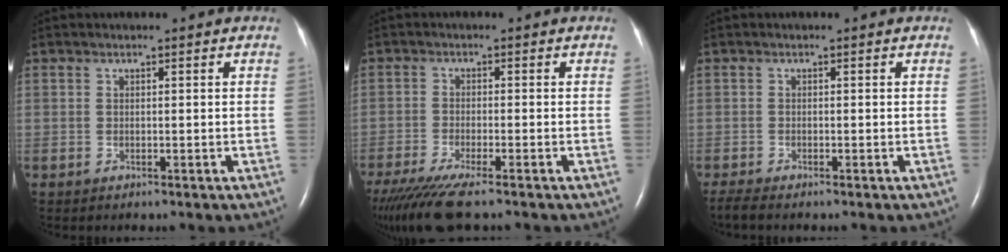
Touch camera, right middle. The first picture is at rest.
{"total": 10.9, "force": [-8.5, 1.3, 6.7], "torque": [-0.118, -0.028, -0.145]}
{"total": 1.4, "force": [-1.2, -0.2, 0.6], "torque": [-0.026, -0.007, -0.027]}